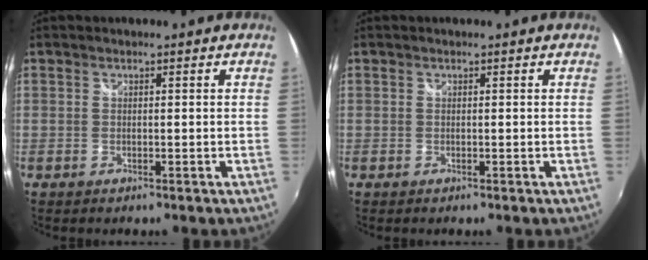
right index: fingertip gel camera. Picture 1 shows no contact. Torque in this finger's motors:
{"motor_torque": [0.00, 0.00, 0.00, 0.00]}